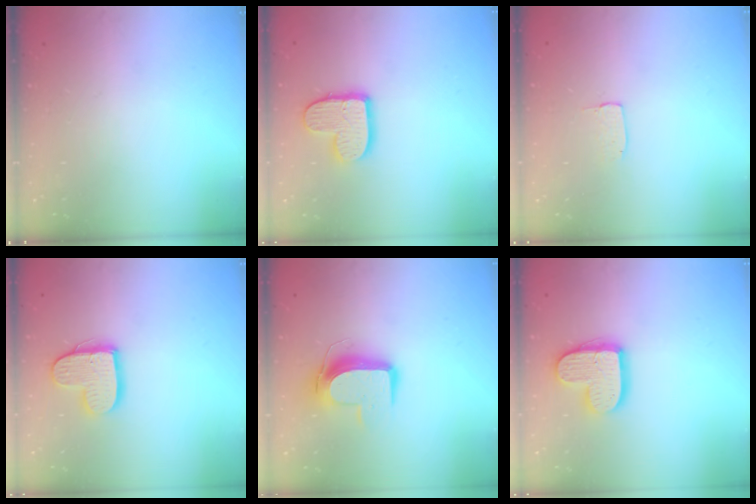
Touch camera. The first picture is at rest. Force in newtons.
{"total": 11.3, "press": 11.3, "slide": 0.7}
{"total": 3.1, "press": 3.1, "slide": 0.2}
{"total": 13.4, "press": 13.3, "slide": 1.2}
{"total": 10.6, "press": 10.5, "slide": 1.0}
{"total": 13.8, "press": 13.8, "slide": 0.9}